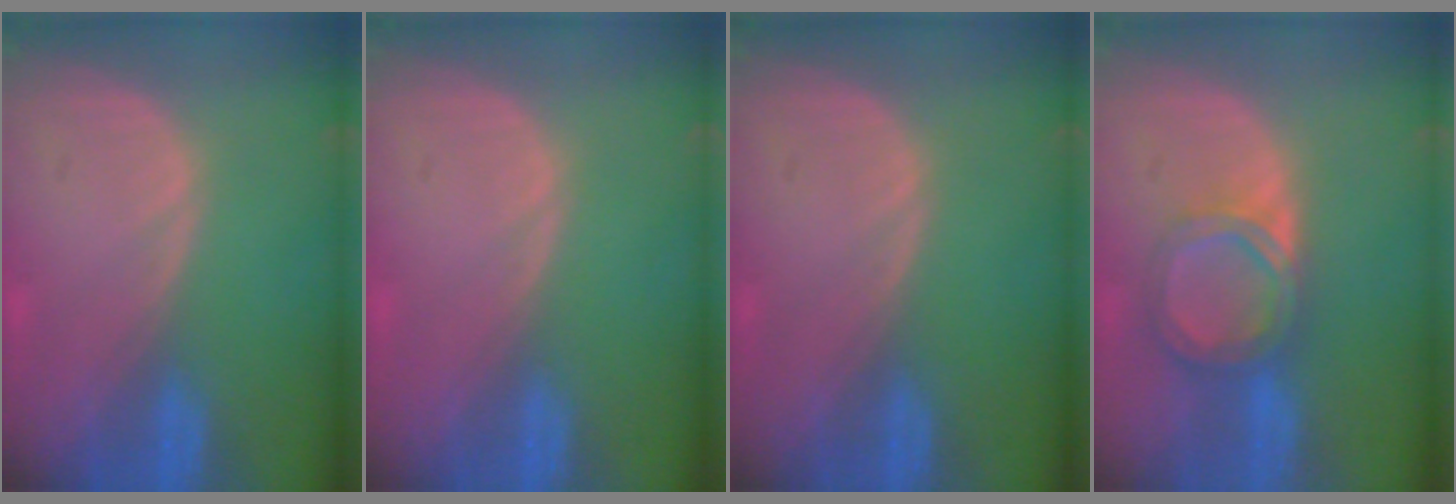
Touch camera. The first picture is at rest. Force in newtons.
{"total": 0.0}
{"total": 0.0}
{"total": 6.1, "press": 5.4, "slide": 2.9}